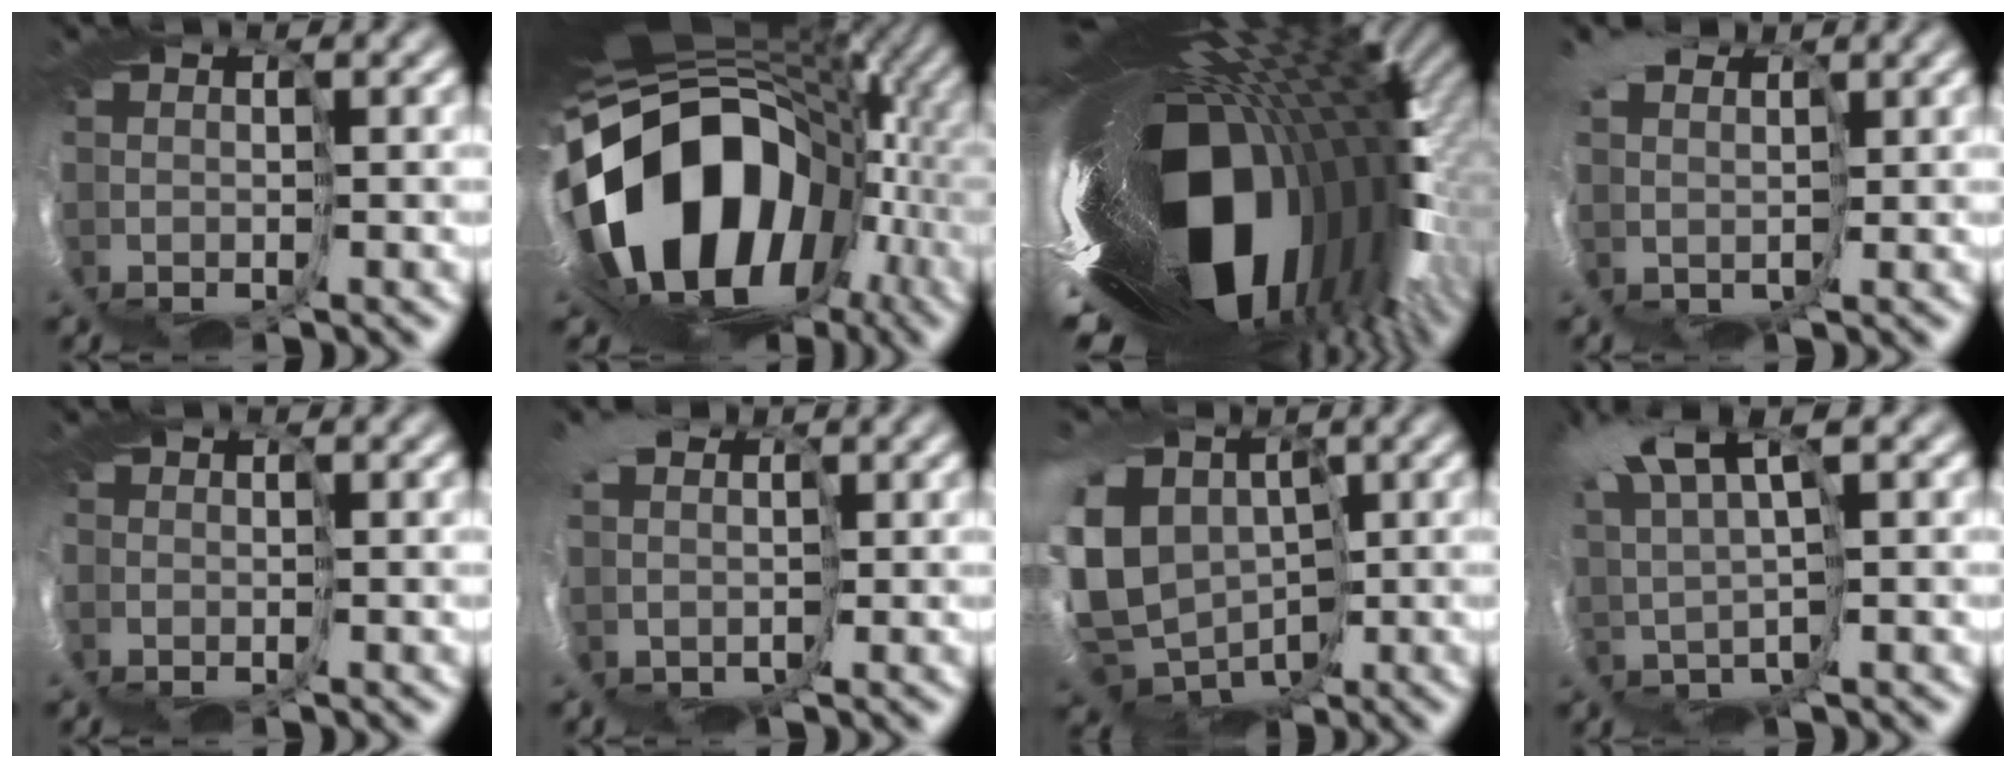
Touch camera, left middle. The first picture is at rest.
{"total": 17.1, "force": [-1.3, 12.0, 12.2], "torque": [-0.231, -0.021, -0.024]}
{"total": 17.6, "force": [-3.3, 8.4, 15.1], "torque": [-0.264, -0.012, -0.080]}
{"total": 4.6, "force": [2.0, 3.7, 1.9], "torque": [-0.039, -0.013, 0.021]}
{"total": 2.6, "force": [-0.7, 2.1, 1.3], "torque": [-0.035, -0.006, -0.005]}
{"total": 5.4, "force": [0.7, 4.6, 2.8], "torque": [-0.057, -0.016, -0.002]}
{"total": 14.4, "force": [-0.6, 11.6, 8.5], "torque": [-0.189, -0.004, -0.032]}
{"total": 5.9, "force": [4.1, 0.9, 4.1], "torque": [-0.110, 0.014, 0.067]}